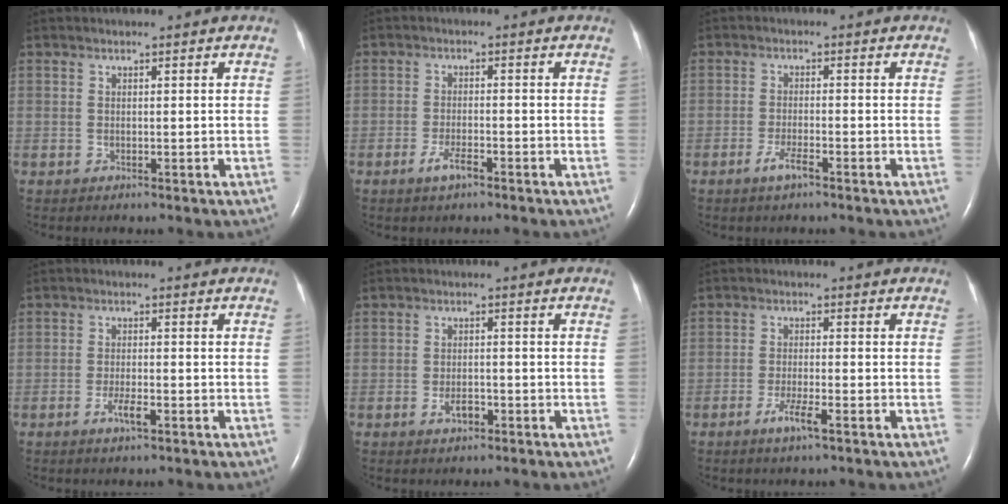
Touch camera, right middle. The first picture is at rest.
{"total": 2.8, "force": [-1.8, 0.6, 2.1], "torque": [-0.044, -0.001, -0.036]}
{"total": 2.6, "force": [-1.7, 0.2, 2.0], "torque": [-0.043, -0.002, -0.035]}
{"total": 2.7, "force": [-1.4, 0.4, 2.3], "torque": [-0.047, -0.002, -0.026]}
{"total": 2.4, "force": [-1.3, 1.2, 1.7], "torque": [-0.034, 0.002, -0.021]}
{"total": 3.4, "force": [-1.9, 0.1, 2.7], "torque": [-0.056, -0.005, -0.038]}